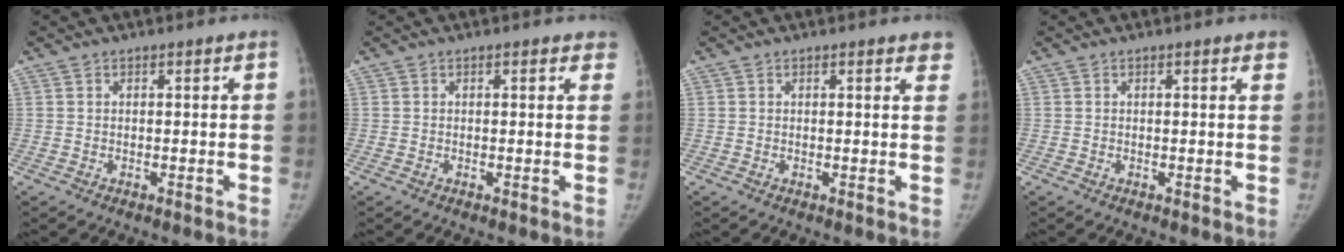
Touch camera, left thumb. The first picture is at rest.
{"total": 2.7, "force": [1.7, 1.0, 1.9], "torque": [-0.003, 0.003, 0.015]}
{"total": 3.7, "force": [2.8, 0.9, 2.3], "torque": [-0.009, -0.004, 0.022]}
{"total": 2.4, "force": [1.6, 0.4, 1.8], "torque": [-0.011, 0.003, 0.014]}